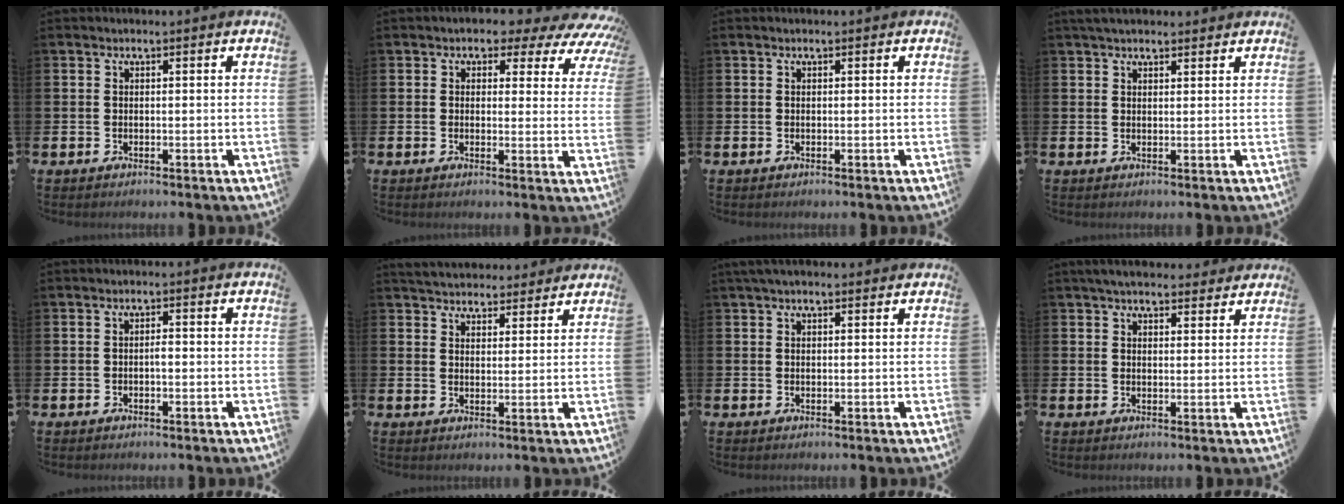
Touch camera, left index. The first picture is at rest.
{"total": 3.5, "force": [2.4, 2.1, 1.4], "torque": [-0.025, -0.024, 0.029]}
{"total": 0.0}
{"total": 2.7, "force": [2.4, 0.9, 0.8], "torque": [-0.007, -0.005, 0.041]}
{"total": 1.1, "force": [-0.3, 0.5, 1.0], "torque": [-0.025, 0.004, -0.004]}
{"total": 4.5, "force": [4.4, 0.9, 0.1], "torque": [-0.010, -0.023, 0.081]}
{"total": 1.8, "force": [1.4, 0.6, 1.0], "torque": [-0.016, 0.005, 0.024]}
{"total": 4.1, "force": [3.7, 1.2, 1.1], "torque": [-0.015, -0.015, 0.067]}